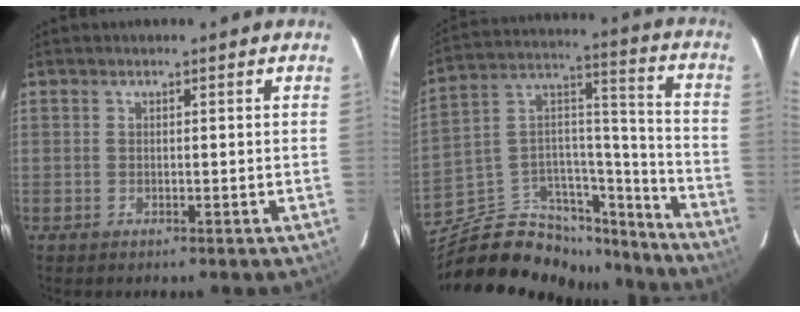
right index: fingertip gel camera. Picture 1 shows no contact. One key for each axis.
{"total": 24.1, "fx": -18.9, "fy": 11.6, "fz": 9.5, "tx": -0.178, "ty": 0.077, "tz": -0.277}